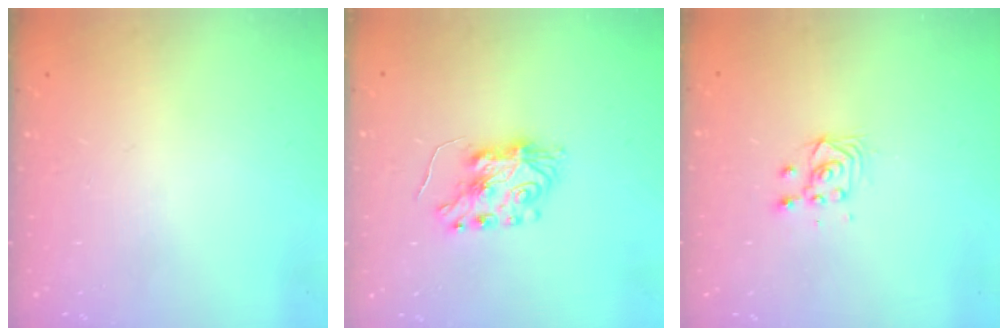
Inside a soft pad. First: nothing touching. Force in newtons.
{"total": 8.7, "press": 8.6, "slide": 0.9}
{"total": 3.3, "press": 3.2, "slide": 0.7}